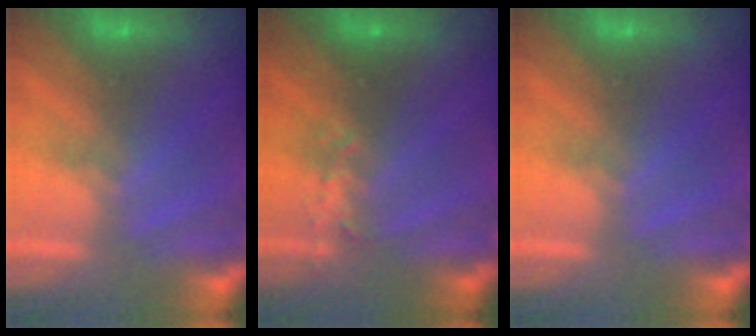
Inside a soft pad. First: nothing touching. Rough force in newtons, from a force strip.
{"total": 2.7}
{"total": 0.0}